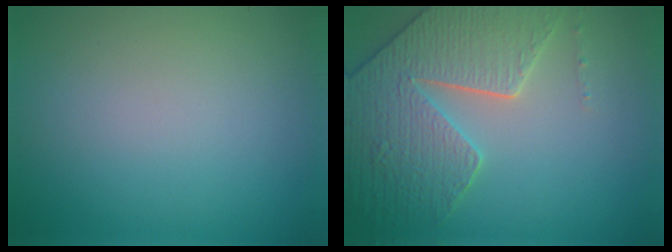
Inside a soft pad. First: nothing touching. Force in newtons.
{"total": 6.6, "press": 5.7, "slide": 3.4}